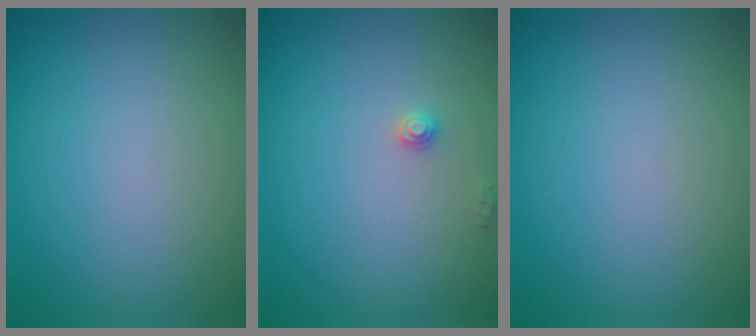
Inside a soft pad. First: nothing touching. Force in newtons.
{"total": 0.9, "press": 0.9, "slide": 0.1}
{"total": 0.0}